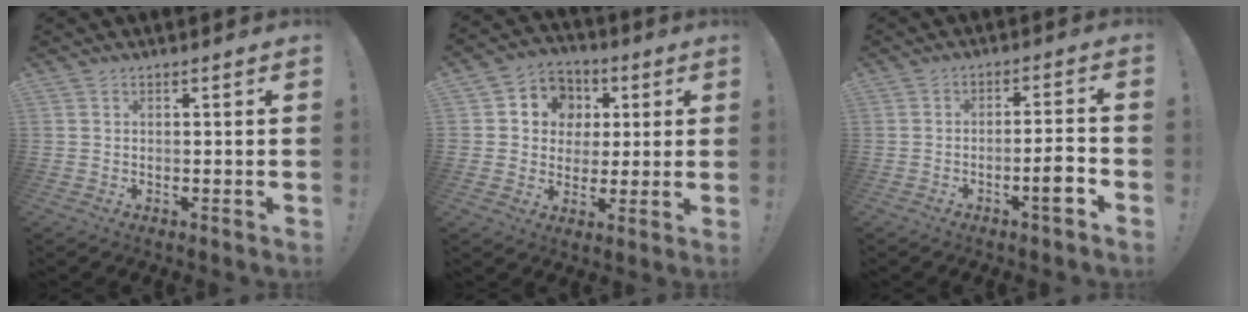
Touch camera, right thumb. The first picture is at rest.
{"total": 9.2, "force": [1.4, 8.6, 2.7], "torque": [-0.033, -0.005, 0.034]}
{"total": 7.4, "force": [-3.1, 0.7, 6.6], "torque": [-0.093, 0.007, -0.053]}